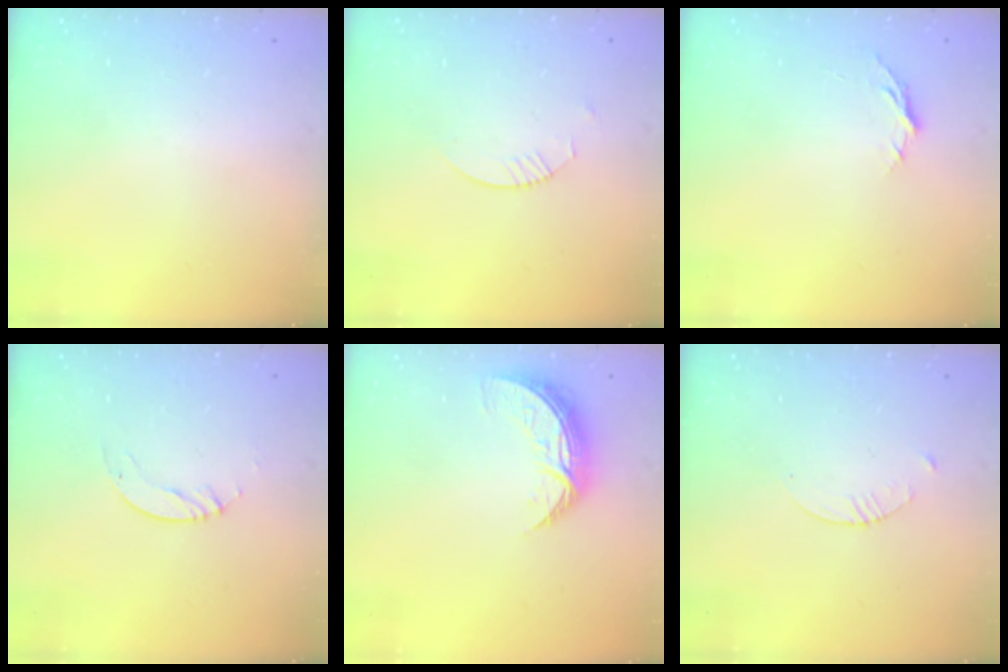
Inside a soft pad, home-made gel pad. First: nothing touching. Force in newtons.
{"total": 1.8, "press": 1.8, "slide": 0.2}
{"total": 3.7, "press": 3.6, "slide": 0.4}
{"total": 3.1, "press": 3.1, "slide": 0.3}
{"total": 8.4, "press": 8.4, "slide": 0.4}
{"total": 1.5, "press": 1.5, "slide": 0.2}